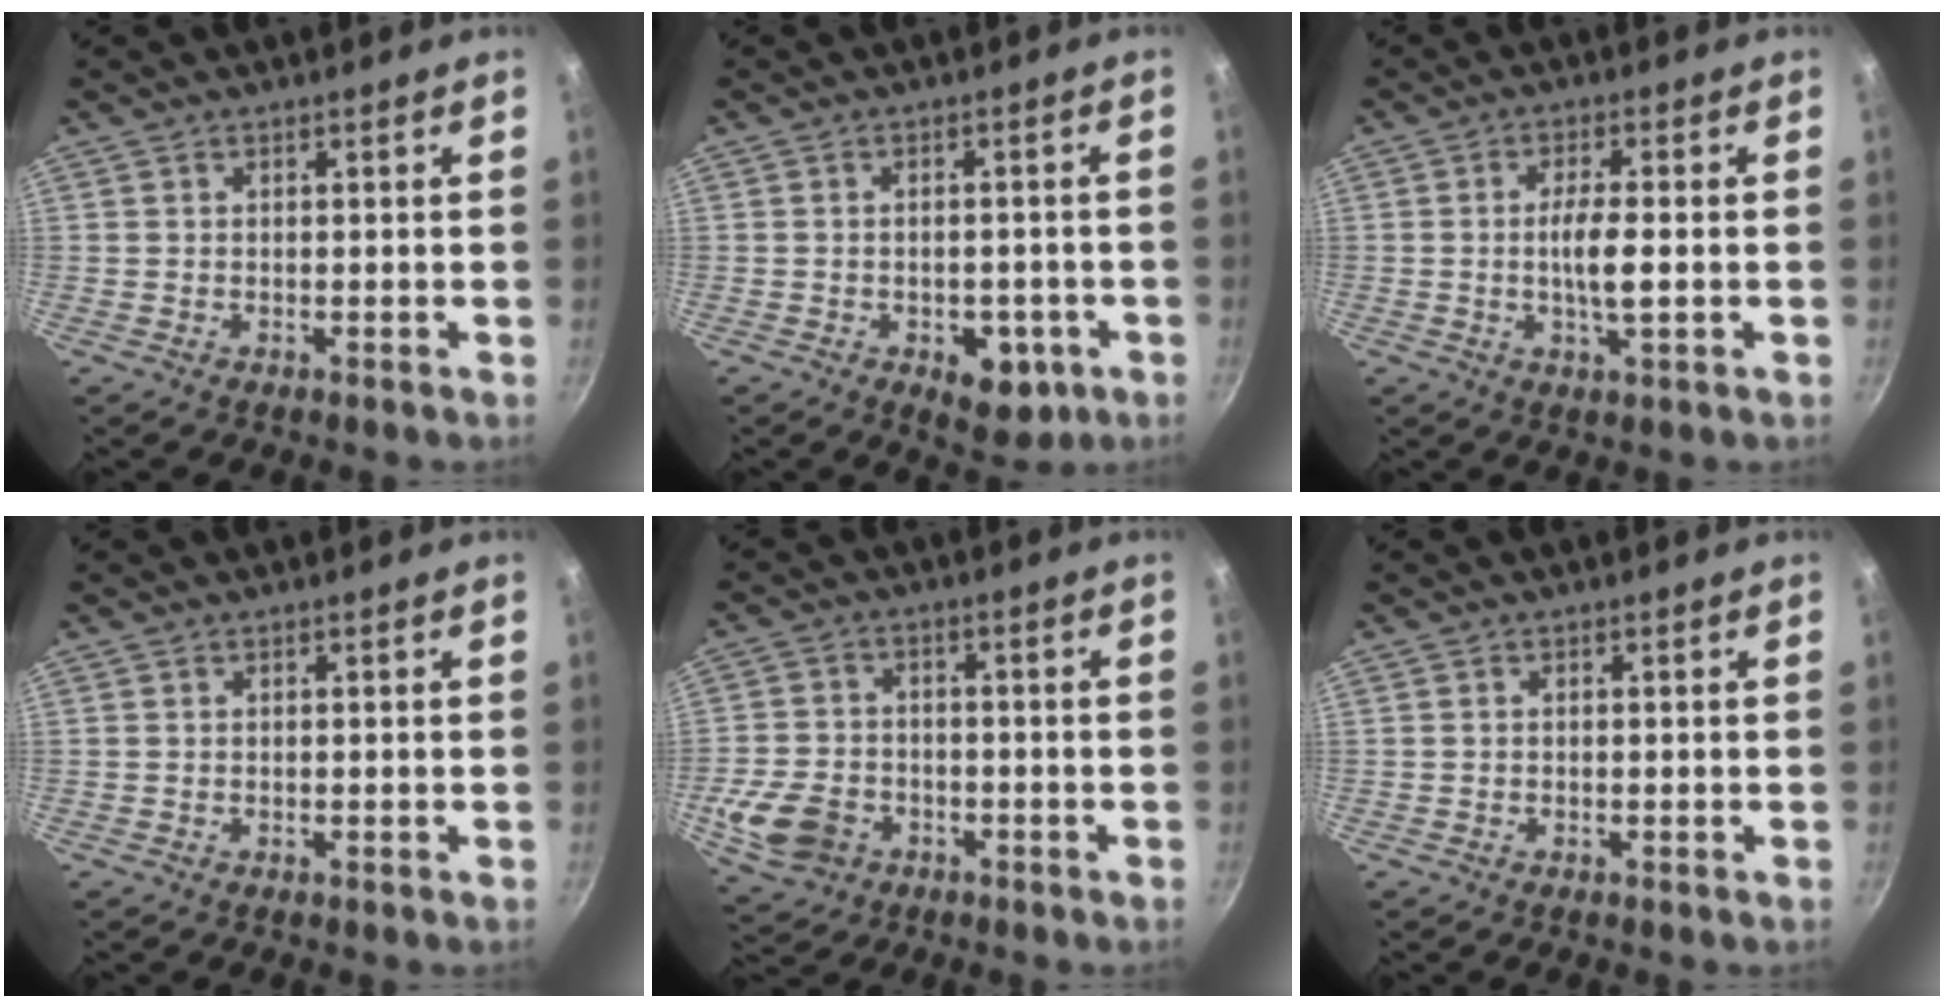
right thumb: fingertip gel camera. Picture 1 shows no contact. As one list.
[{"total": 7.9, "force": [-3.0, 4.6, 5.7], "torque": [-0.041, 0.007, -0.030]}, {"total": 6.0, "force": [-0.7, 1.3, 5.8], "torque": [-0.113, 0.004, -0.014]}, {"total": 0.0}, {"total": 9.8, "force": [-3.7, 7.3, 5.3], "torque": [-0.099, 0.021, -0.066]}, {"total": 0.0}]